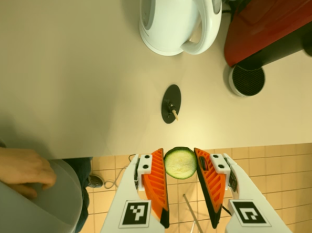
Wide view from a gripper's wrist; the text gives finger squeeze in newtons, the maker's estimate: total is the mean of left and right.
{"total": 8.3, "left": 8.3, "right": 8.3}